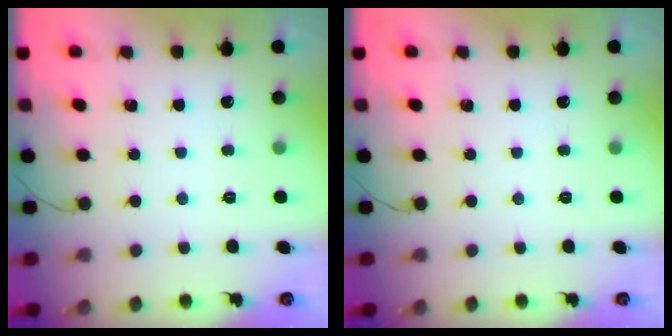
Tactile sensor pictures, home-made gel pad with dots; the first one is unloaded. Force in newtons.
{"total": 0.0}